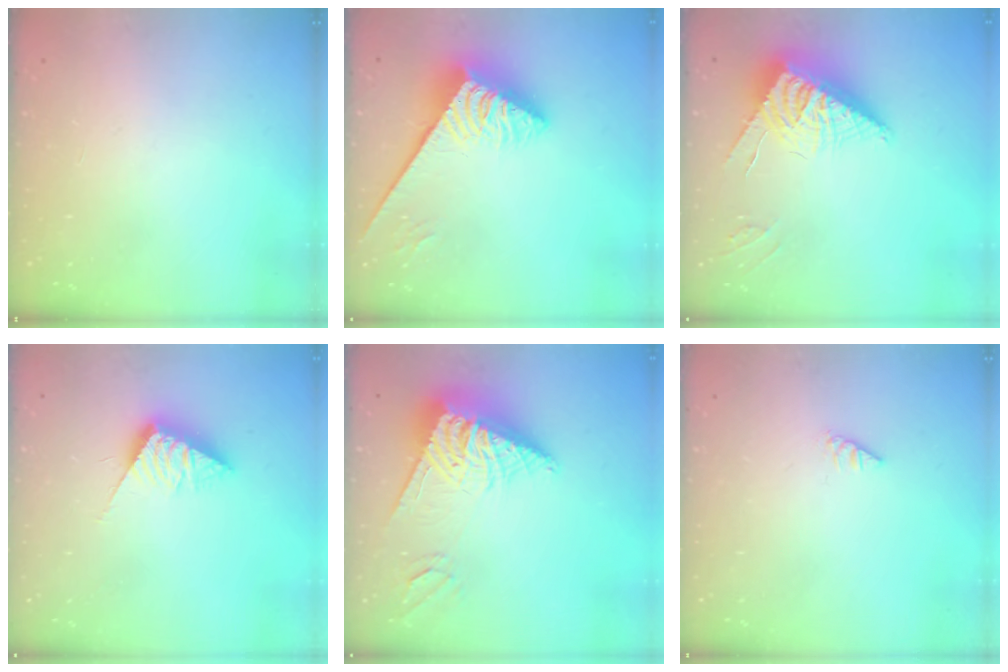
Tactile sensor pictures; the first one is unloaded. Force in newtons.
{"total": 5.0, "press": 5.0, "slide": 0.4}
{"total": 9.3, "press": 9.3, "slide": 1.1}
{"total": 8.5, "press": 8.5, "slide": 0.2}
{"total": 13.1, "press": 12.8, "slide": 2.4}
{"total": 0.0}